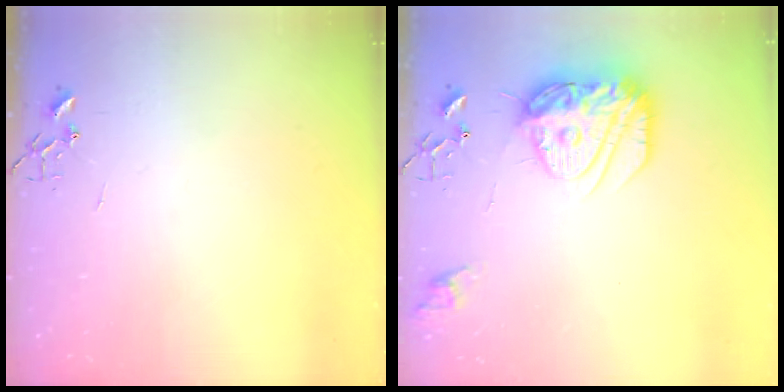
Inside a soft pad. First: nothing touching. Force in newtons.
{"total": 16.5, "press": 16.5, "slide": 1.6}